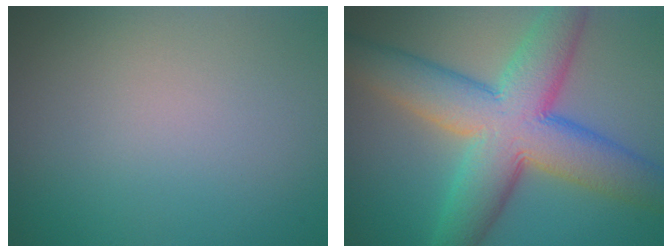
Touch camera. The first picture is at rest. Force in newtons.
{"total": 11.1, "press": 11.1, "slide": 0.3}